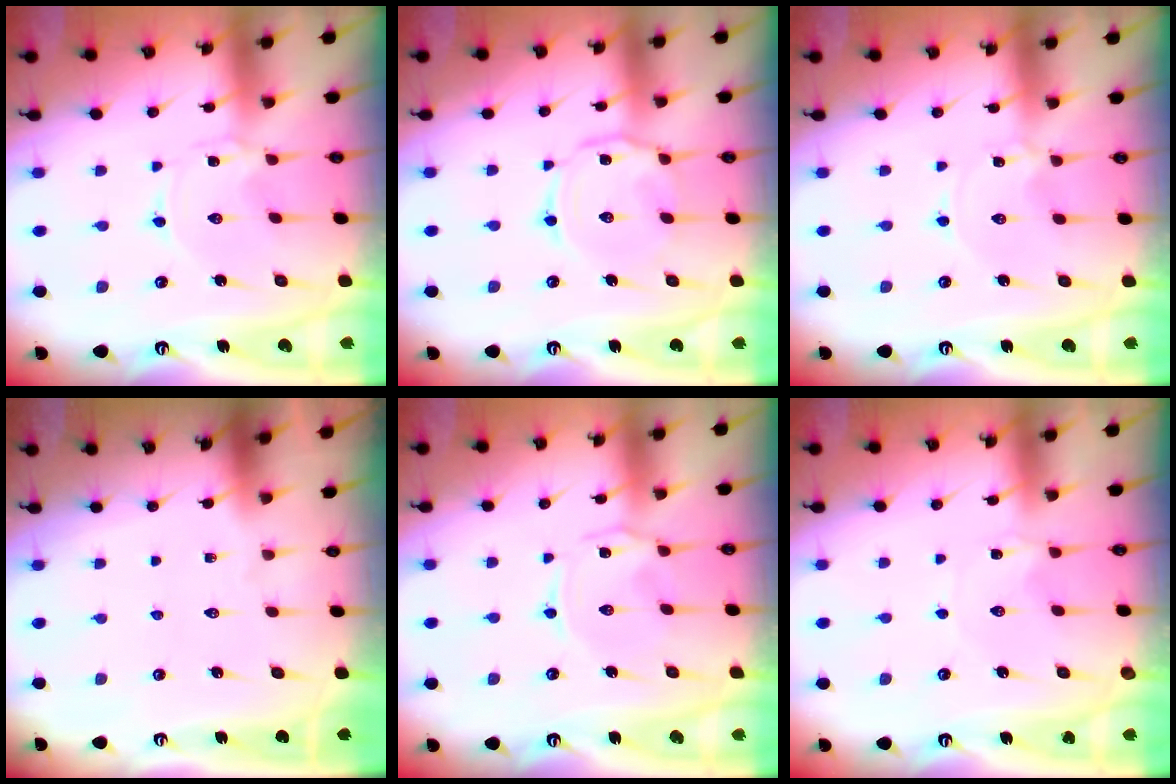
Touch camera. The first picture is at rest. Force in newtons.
{"total": 6.1, "press": 6.1, "slide": 0.5}
{"total": 0.0}
{"total": 0.0}
{"total": 1.6, "press": 1.5, "slide": 0.6}
{"total": 1.0, "press": 1.0, "slide": 0.2}